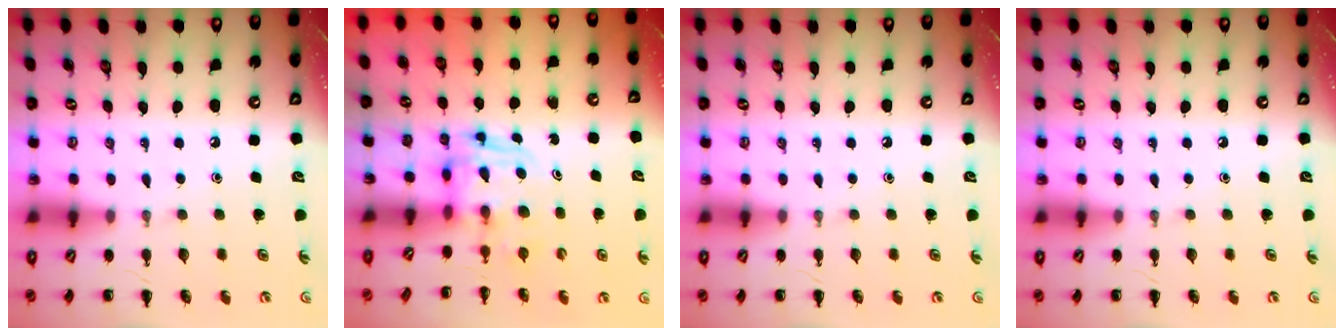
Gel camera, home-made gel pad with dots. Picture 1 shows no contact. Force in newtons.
{"total": 2.7, "press": 2.7, "slide": 0.2}
{"total": 0.0}
{"total": 0.0}